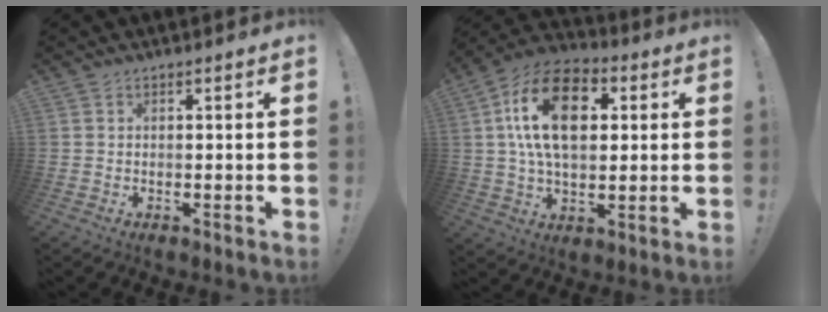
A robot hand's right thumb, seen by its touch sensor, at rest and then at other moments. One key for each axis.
{"total": 20.3, "fx": 4.6, "fy": 12.5, "fz": 15.4, "tx": -0.269, "ty": 0.002, "tz": 0.077}